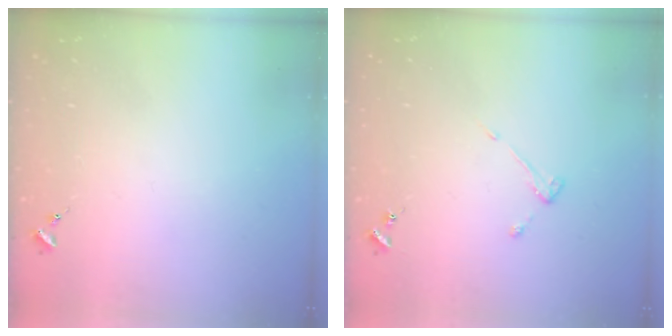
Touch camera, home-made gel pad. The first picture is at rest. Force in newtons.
{"total": 3.0, "press": 3.0, "slide": 0.4}